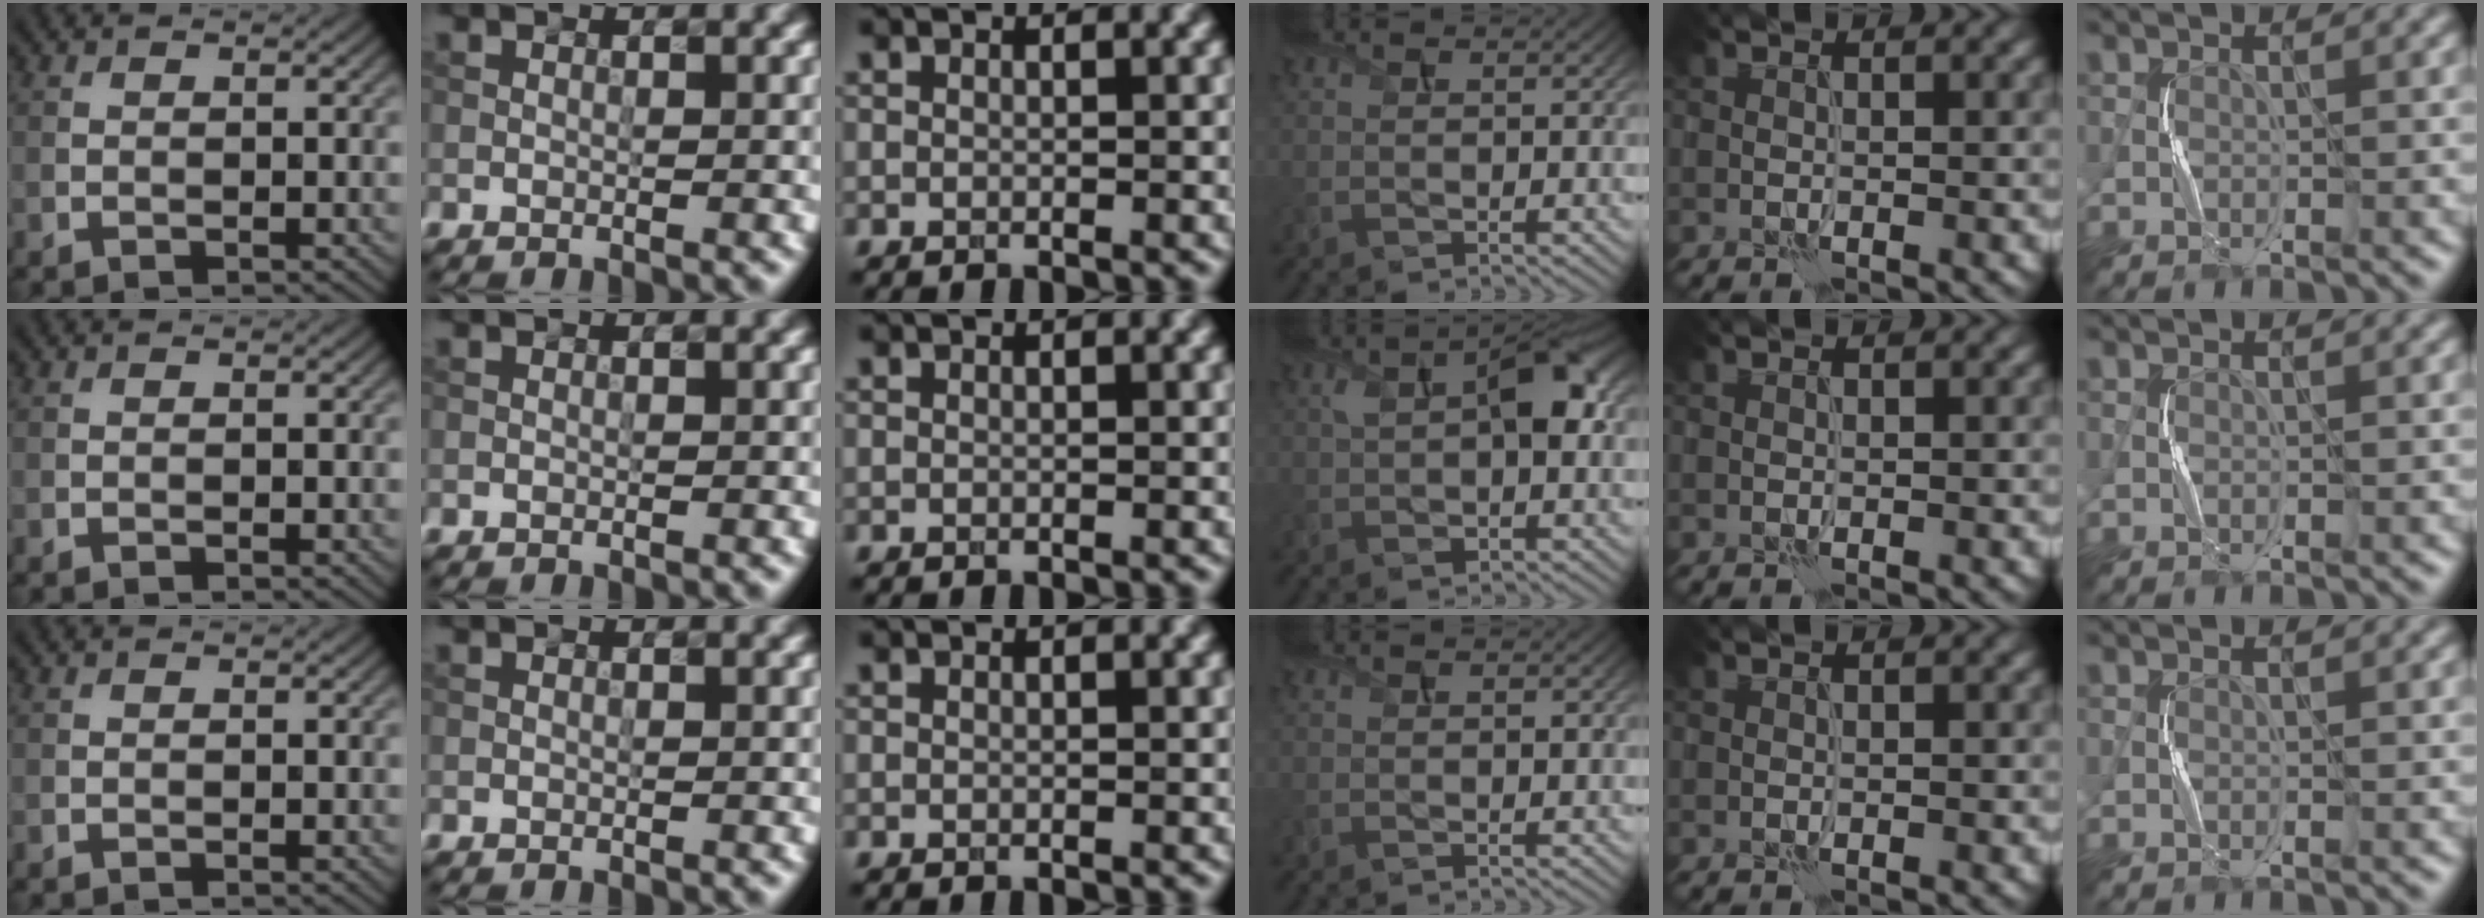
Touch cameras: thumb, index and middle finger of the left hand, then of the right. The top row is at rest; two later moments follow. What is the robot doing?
{"motion": "squeeze", "object": "stress ball aka squeeze ball"}